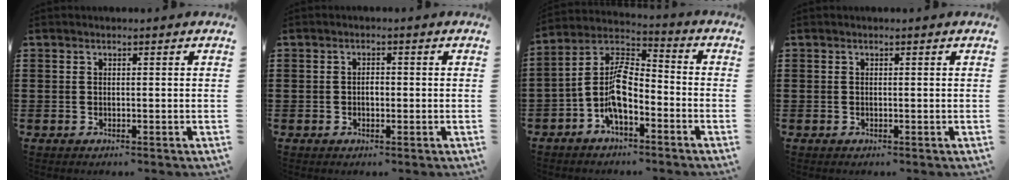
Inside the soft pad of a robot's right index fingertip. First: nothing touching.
{"total": 1.4, "force": [-0.3, 0.7, 1.2], "torque": [-0.024, 0.001, -0.005]}
{"total": 8.7, "force": [-4.0, 3.6, 6.9], "torque": [-0.168, -0.013, -0.084]}
{"total": 0.0}